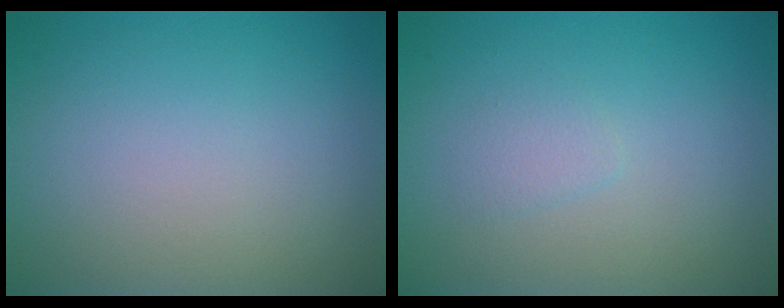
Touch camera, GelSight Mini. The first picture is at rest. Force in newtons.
{"total": 1.0, "press": 1.0, "slide": 0.1}